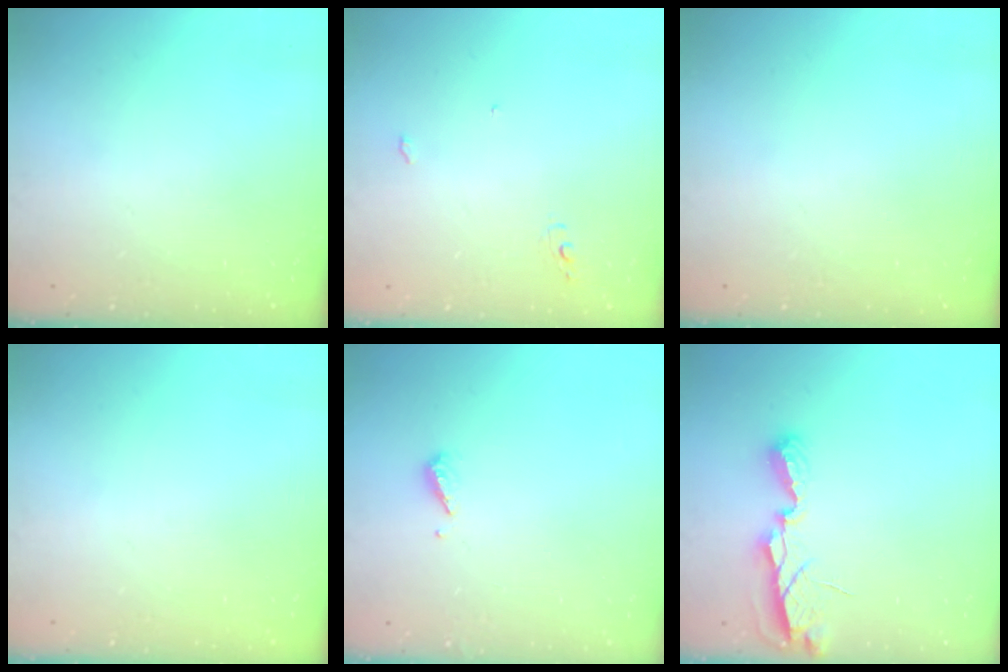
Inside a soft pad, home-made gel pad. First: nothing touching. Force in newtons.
{"total": 3.4, "press": 3.4, "slide": 0.0}
{"total": 0.0}
{"total": 0.0}
{"total": 3.9, "press": 3.9, "slide": 0.4}
{"total": 6.6, "press": 6.6, "slide": 0.2}